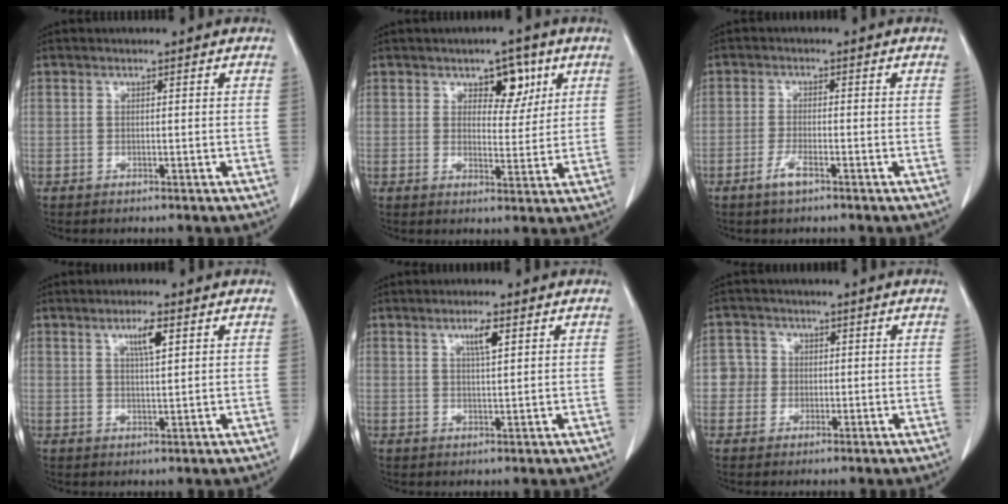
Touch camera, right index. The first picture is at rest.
{"total": 5.5, "force": [2.8, 3.0, 3.6], "torque": [-0.040, 0.004, 0.040]}
{"total": 2.8, "force": [-1.8, 0.5, 2.1], "torque": [-0.045, -0.002, -0.037]}
{"total": 3.6, "force": [1.7, 0.4, 3.1], "torque": [-0.054, -0.001, 0.029]}
{"total": 3.0, "force": [1.4, 0.3, 2.6], "torque": [-0.046, -0.001, 0.024]}
{"total": 3.5, "force": [0.0, 3.5, 0.2], "torque": [0.010, 0.013, -0.001]}